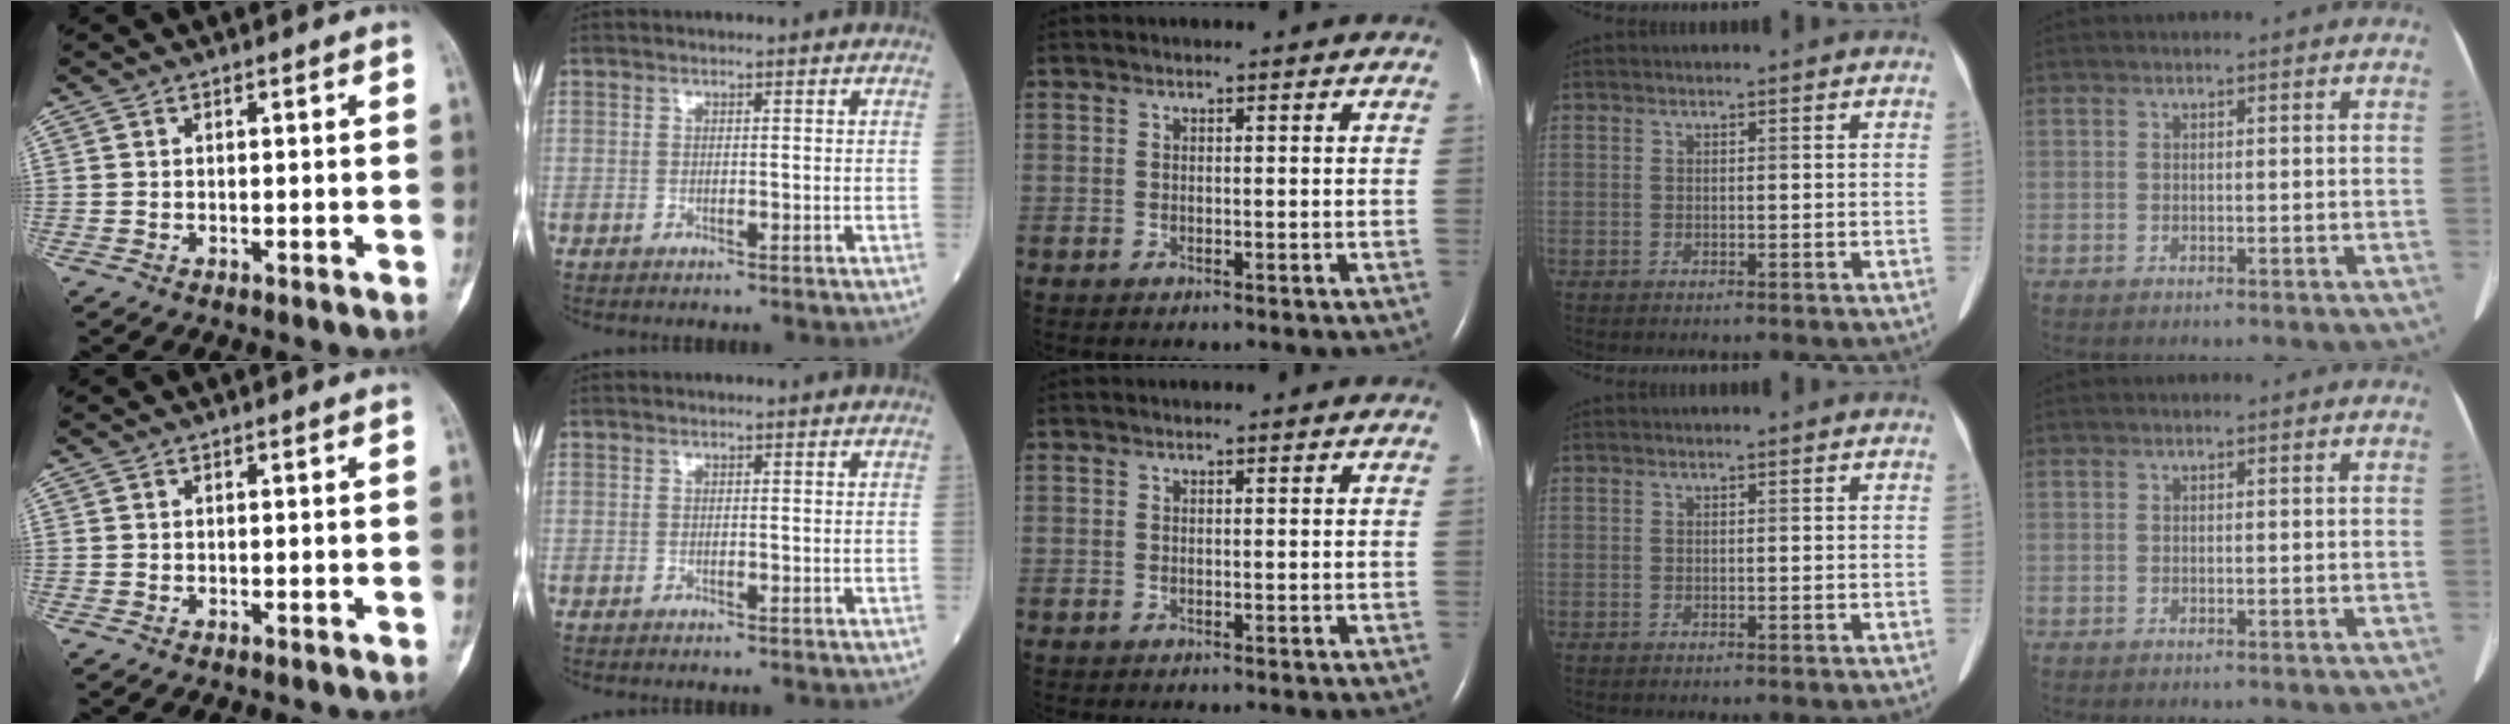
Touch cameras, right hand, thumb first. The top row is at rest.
{}